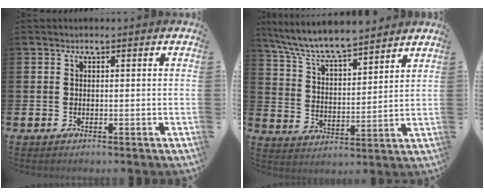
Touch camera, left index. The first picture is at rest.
{"total": 7.8, "force": [7.4, 1.1, 2.3], "torque": [-0.082, -0.047, 0.130]}